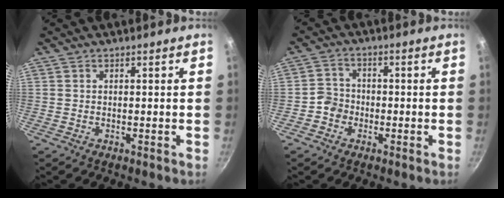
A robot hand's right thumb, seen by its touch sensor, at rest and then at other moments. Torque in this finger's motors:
{"motor_torque": [0.40, 0.15, 0.48, -0.17, 0.00]}